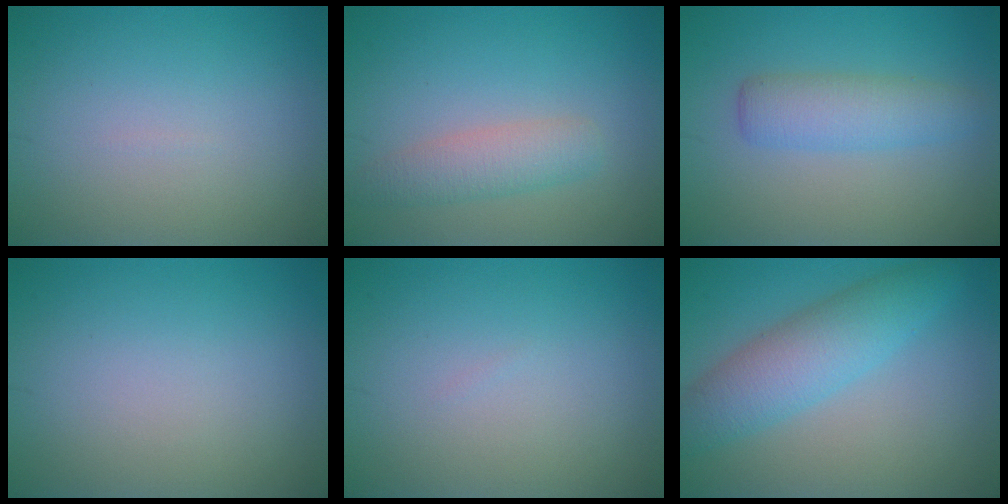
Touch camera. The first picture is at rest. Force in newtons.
{"total": 3.0, "press": 3.0, "slide": 0.1}
{"total": 3.4, "press": 3.4, "slide": 0.1}
{"total": 0.0}
{"total": 0.0}
{"total": 5.5, "press": 5.5, "slide": 0.1}